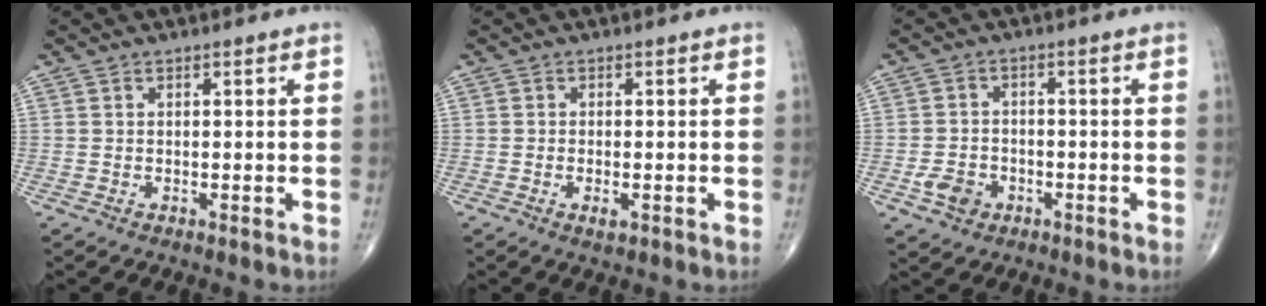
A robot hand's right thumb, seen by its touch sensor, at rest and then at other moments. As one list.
[{"total": 1.7, "force": [-0.6, 0.7, 1.4], "torque": [-0.026, -0.002, -0.010]}, {"total": 4.8, "force": [-2.0, 3.7, 2.3], "torque": [-0.033, 0.012, -0.032]}]